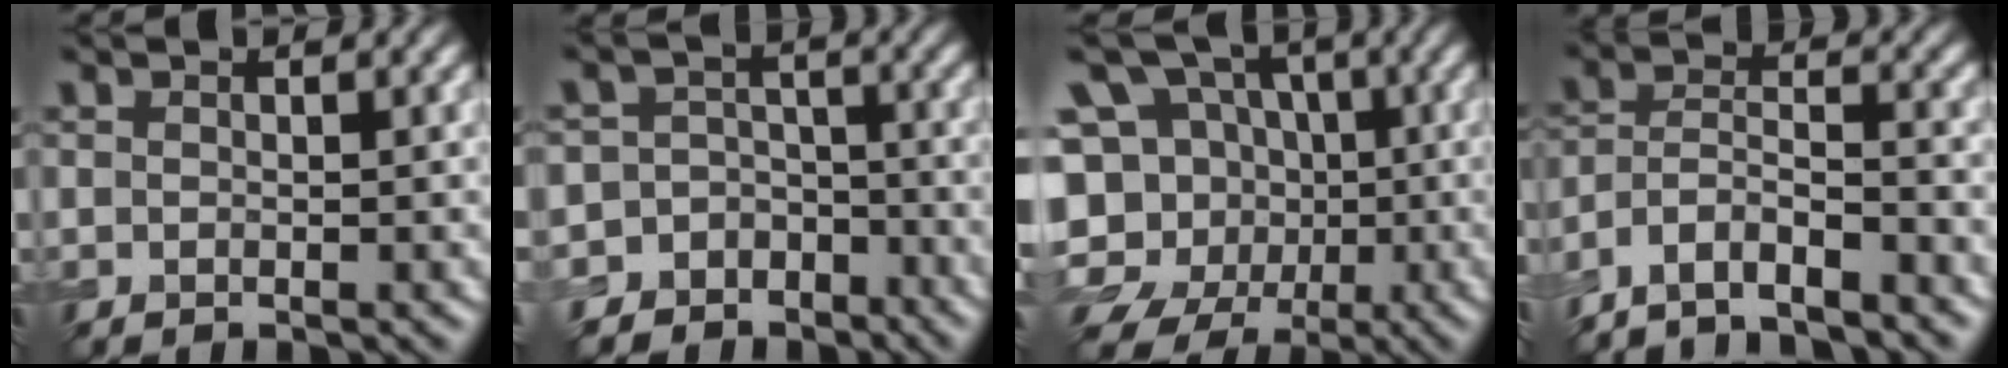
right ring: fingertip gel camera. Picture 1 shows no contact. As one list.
[{"total": 7.6, "force": [-5.1, 5.7, -0.4], "torque": [0.025, -0.007, -0.094]}, {"total": 11.4, "force": [-3.2, 10.1, 4.2], "torque": [-0.091, 0.004, -0.063]}, {"total": 5.9, "force": [-5.1, 1.3, 2.7], "torque": [-0.049, -0.002, -0.099]}]